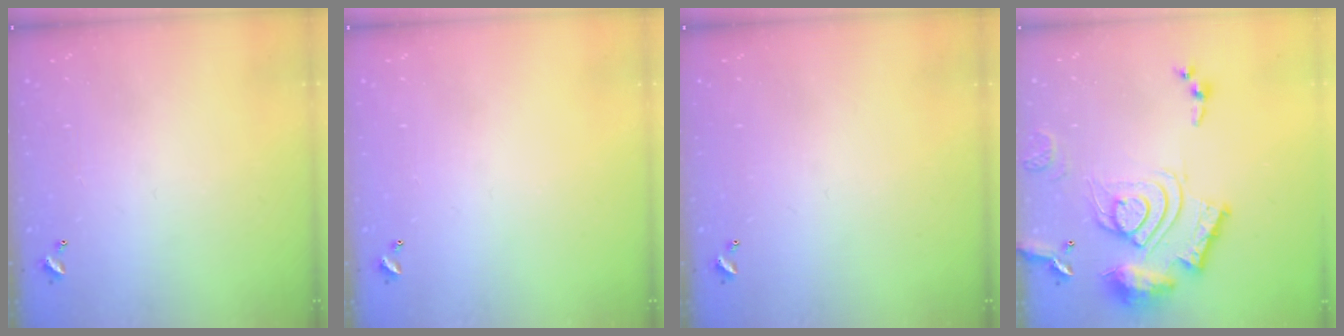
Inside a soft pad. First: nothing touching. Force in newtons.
{"total": 0.0}
{"total": 0.0}
{"total": 20.1, "press": 20.0, "slide": 1.9}